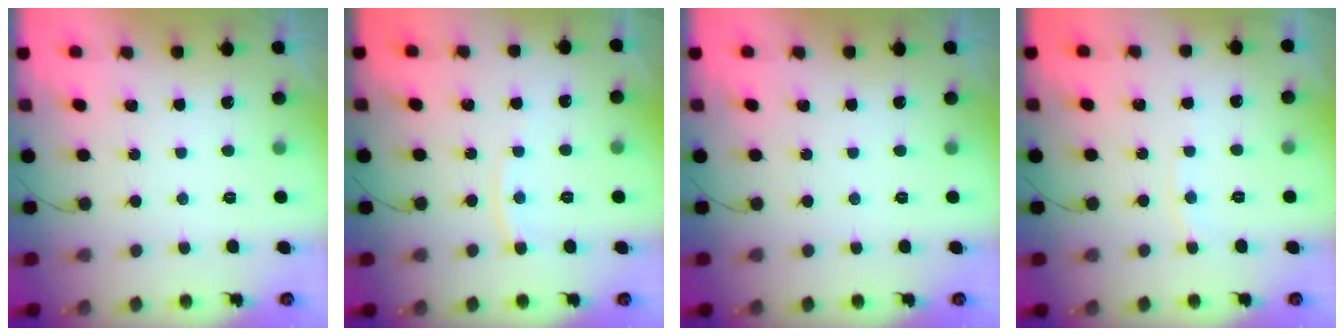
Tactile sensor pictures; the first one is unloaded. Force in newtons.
{"total": 3.9, "press": 3.9, "slide": 0.3}
{"total": 0.0}
{"total": 2.8, "press": 2.7, "slide": 0.4}